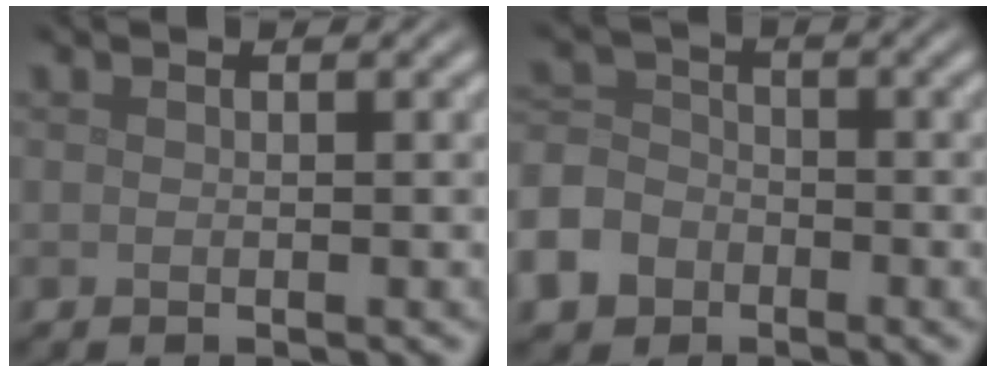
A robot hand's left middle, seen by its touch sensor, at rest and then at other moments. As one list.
[{"total": 7.0, "force": [-4.4, 5.1, 2.1], "torque": [-0.044, -0.020, -0.084]}]